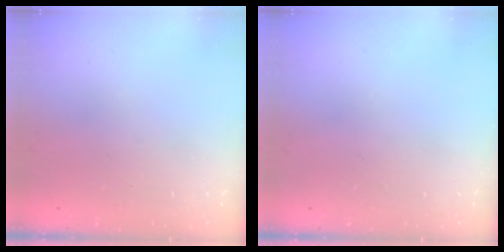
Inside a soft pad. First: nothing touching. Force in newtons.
{"total": 0.0}